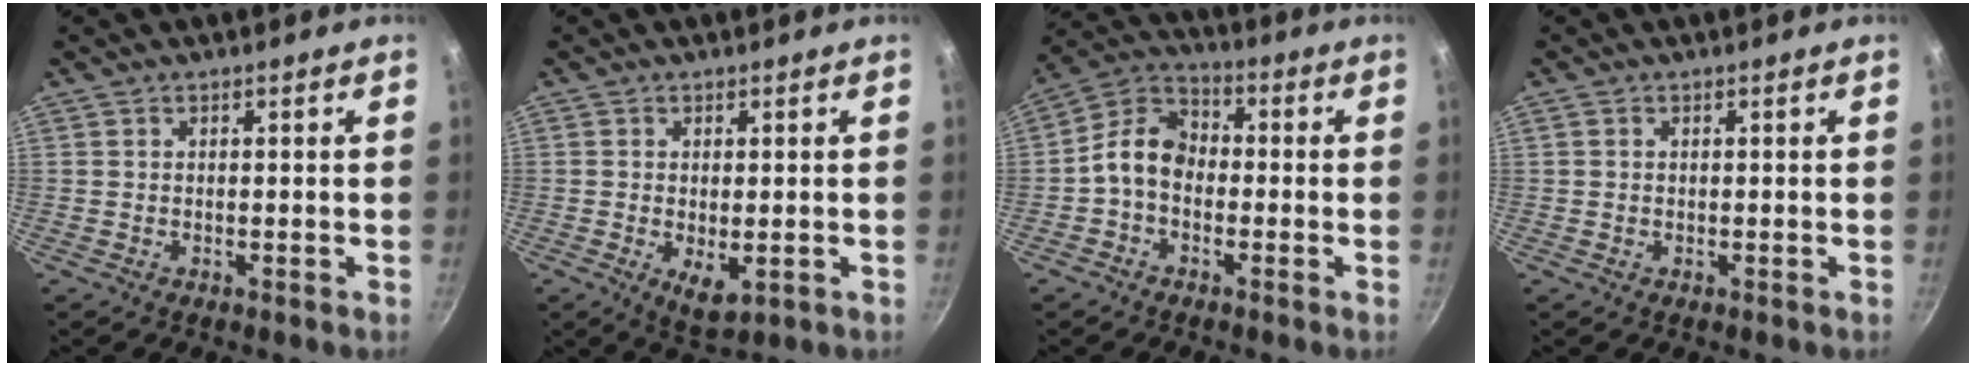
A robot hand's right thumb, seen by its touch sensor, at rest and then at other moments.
{"total": 5.0, "force": [-0.9, 2.5, 4.2], "torque": [-0.064, -0.015, -0.006]}
{"total": 8.4, "force": [-1.7, 6.1, 5.4], "torque": [-0.078, 0.036, -0.053]}
{"total": 0.5, "force": [0.1, 0.4, 0.2], "torque": [-0.004, 0.003, 0.001]}